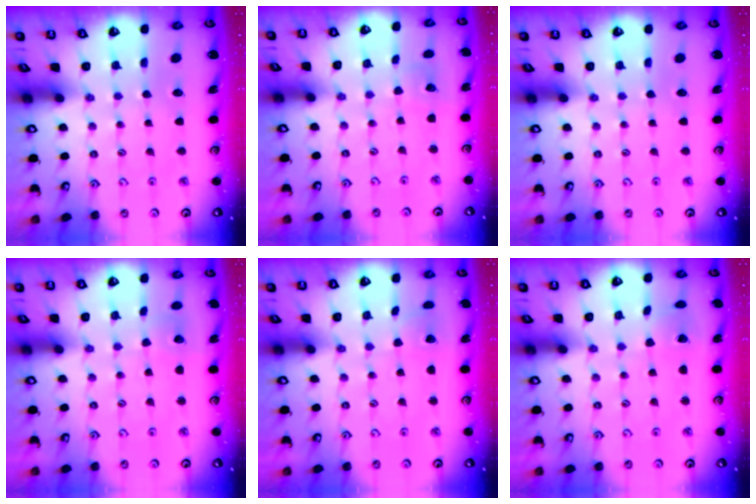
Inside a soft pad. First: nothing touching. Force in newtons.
{"total": 2.9, "press": 2.9, "slide": 0.3}
{"total": 0.0}
{"total": 1.6, "press": 1.6, "slide": 0.1}
{"total": 1.9, "press": 1.9, "slide": 0.1}
{"total": 0.6, "press": 0.6, "slide": 0.1}